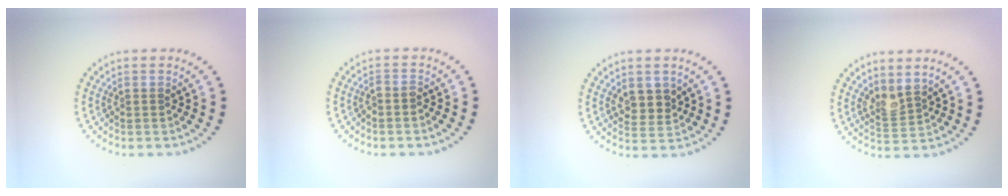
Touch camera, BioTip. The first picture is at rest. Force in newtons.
{"total": 0.7, "press": 0.5, "slide": 0.4}
{"total": 2.5, "press": 2.3, "slide": 0.9}
{"total": 2.0, "press": 1.5, "slide": 1.4}